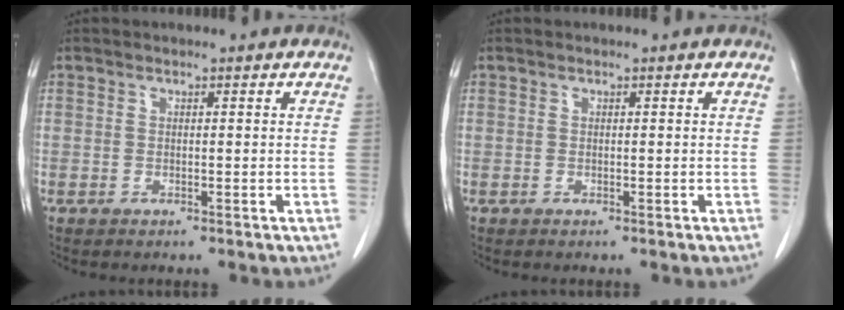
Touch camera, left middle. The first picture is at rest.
{"total": 0.0}